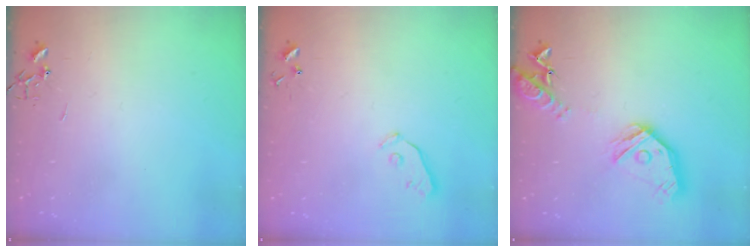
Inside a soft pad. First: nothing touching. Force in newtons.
{"total": 3.8, "press": 3.8, "slide": 0.4}
{"total": 17.4, "press": 17.3, "slide": 2.0}